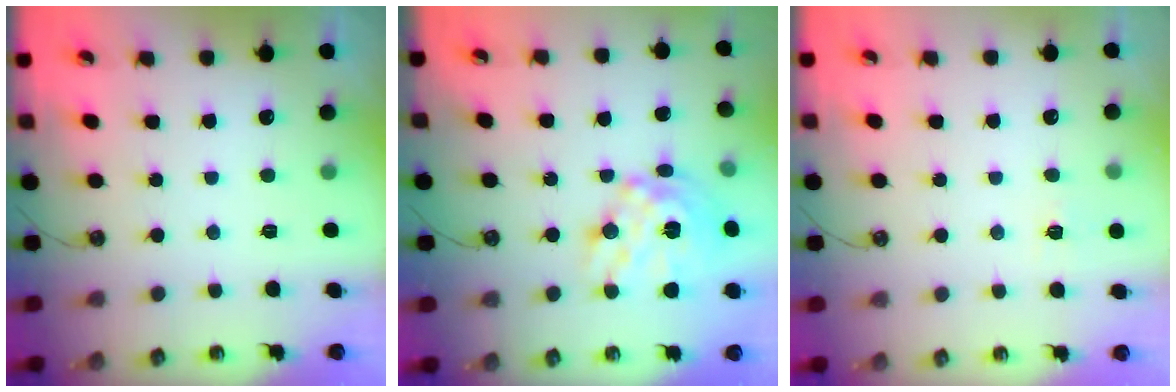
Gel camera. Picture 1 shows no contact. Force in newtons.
{"total": 18.5, "press": 18.4, "slide": 1.6}
{"total": 4.9, "press": 4.9, "slide": 0.5}